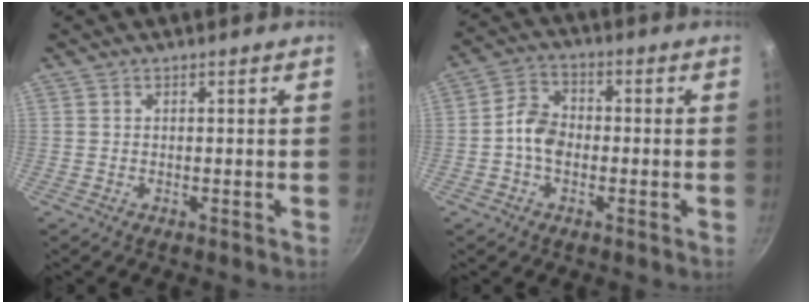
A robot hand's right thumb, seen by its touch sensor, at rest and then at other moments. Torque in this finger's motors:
{"motor_torque": [0.09, 0.08, 0.18, 0.04, 0.03]}